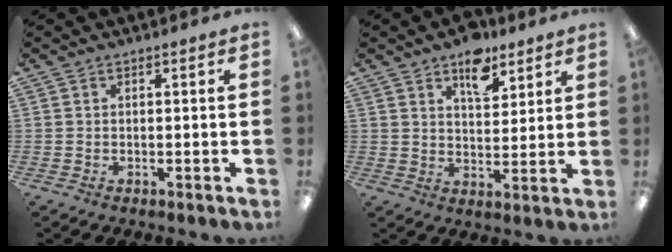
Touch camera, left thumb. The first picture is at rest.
{"total": 8.8, "force": [6.1, 4.5, 4.5], "torque": [-0.050, -0.033, 0.102]}